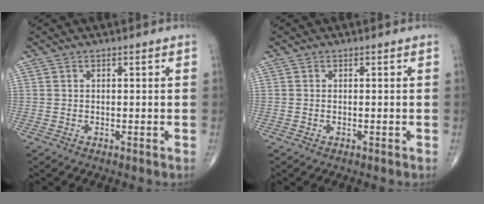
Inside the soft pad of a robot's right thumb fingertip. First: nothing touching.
{"total": 0.0}